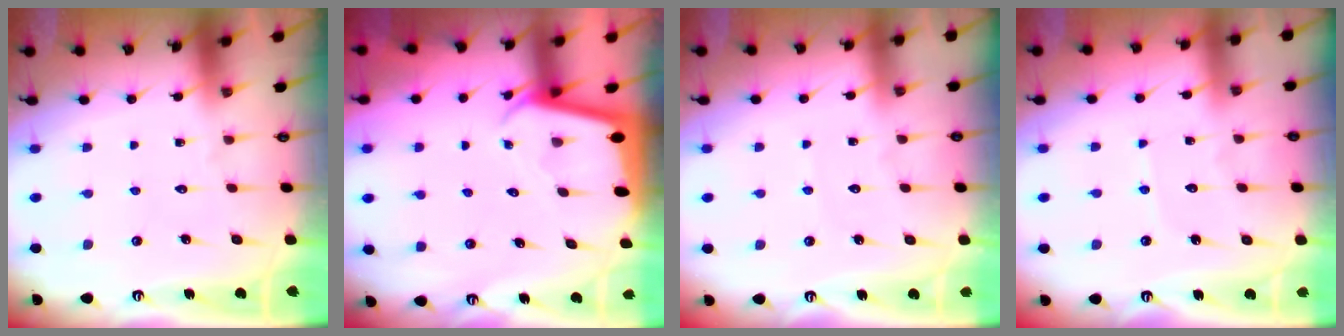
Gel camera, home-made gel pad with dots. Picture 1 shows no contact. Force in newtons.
{"total": 2.2, "press": 2.2, "slide": 0.1}
{"total": 2.6, "press": 2.6, "slide": 0.3}
{"total": 3.5, "press": 3.5, "slide": 0.4}